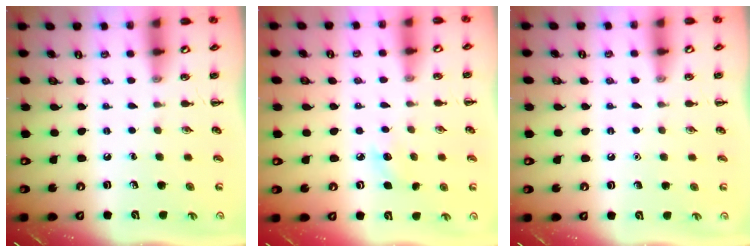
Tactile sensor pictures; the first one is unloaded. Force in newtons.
{"total": 6.3, "press": 6.0, "slide": 1.9}
{"total": 1.5, "press": 1.5, "slide": 0.1}